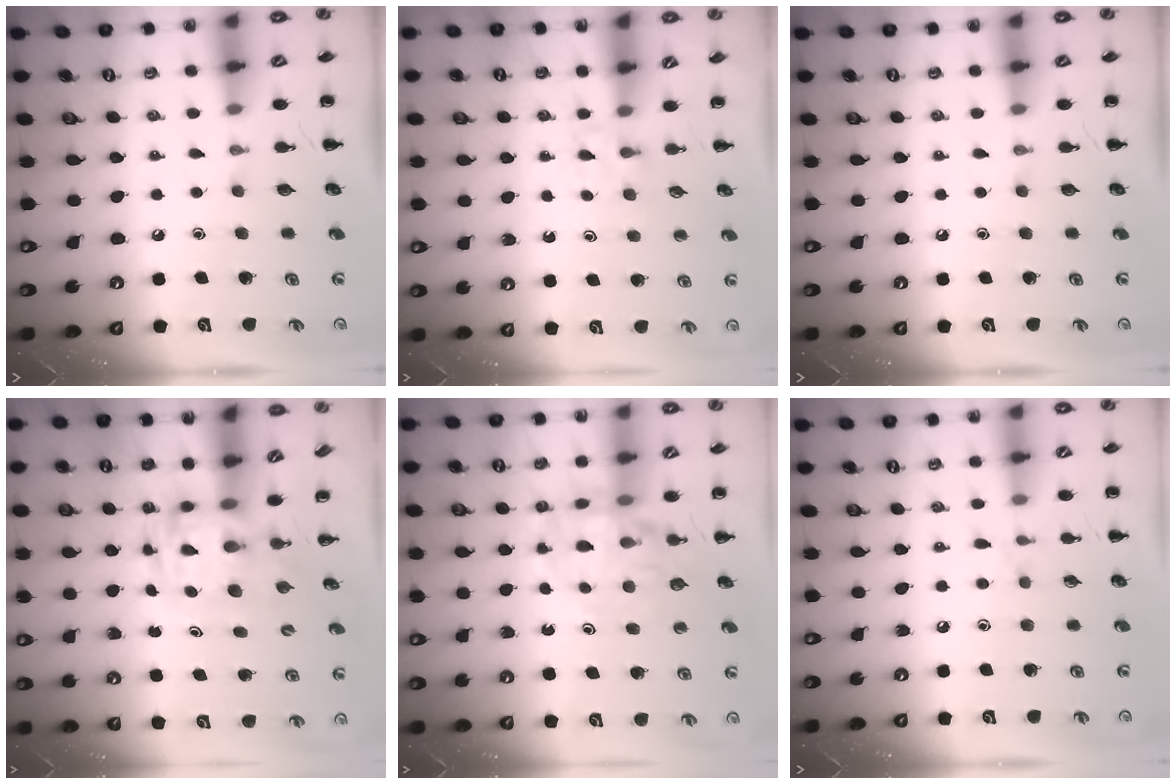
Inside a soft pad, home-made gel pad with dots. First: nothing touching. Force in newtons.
{"total": 2.9, "press": 2.7, "slide": 1.1}
{"total": 0.0}
{"total": 2.8, "press": 2.7, "slide": 0.6}
{"total": 10.8, "press": 10.4, "slide": 2.8}
{"total": 5.2, "press": 4.8, "slide": 2.0}